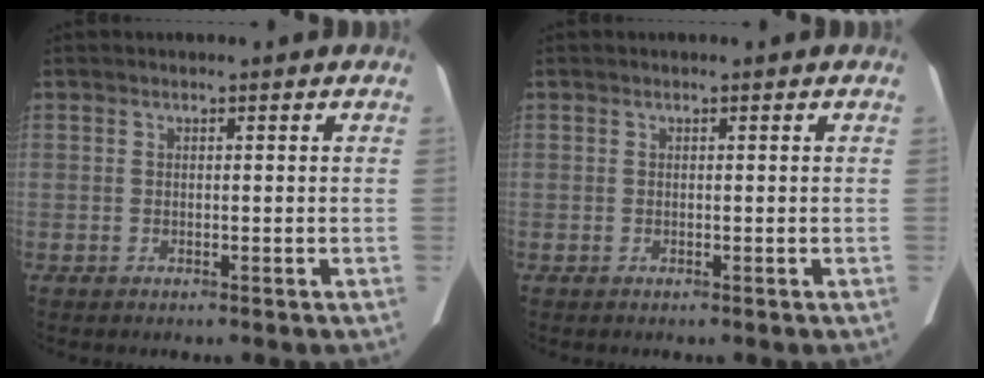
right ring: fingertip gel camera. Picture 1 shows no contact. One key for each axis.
{"total": 0.0}